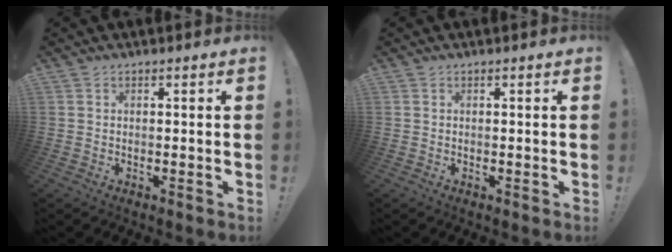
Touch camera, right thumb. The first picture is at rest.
{"total": 0.0}